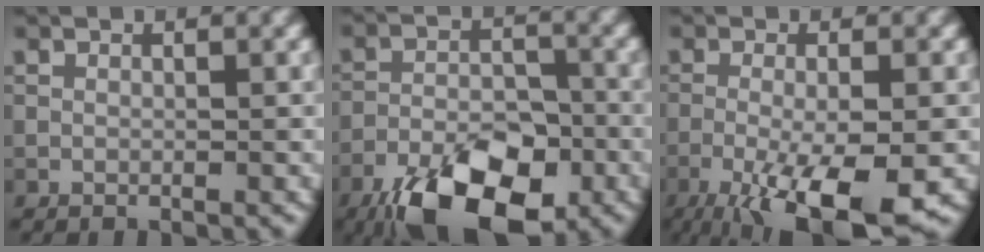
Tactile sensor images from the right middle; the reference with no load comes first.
{"total": 11.1, "force": [-7.0, 4.9, 7.1], "torque": [-0.126, -0.011, -0.124]}
{"total": 9.6, "force": [-4.3, 2.5, 8.2], "torque": [-0.145, -0.015, -0.067]}